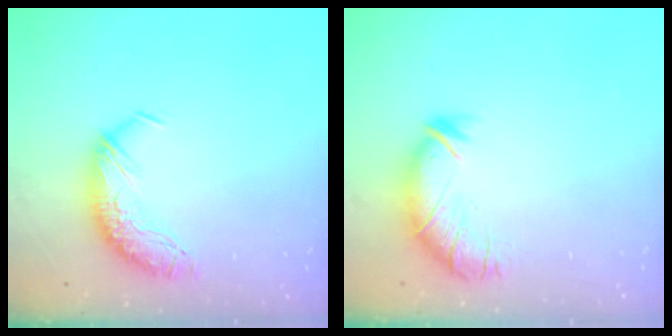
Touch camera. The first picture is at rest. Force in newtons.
{"total": 2.8, "press": 2.3, "slide": 1.6}